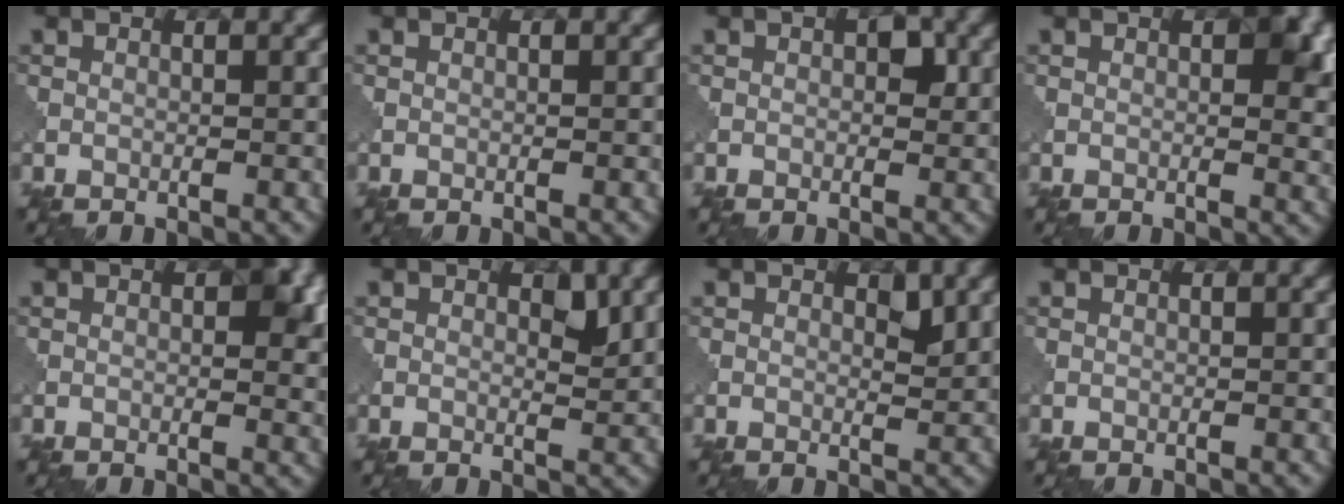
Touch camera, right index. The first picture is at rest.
{"total": 0.0}
{"total": 2.0, "force": [0.3, 1.2, 1.5], "torque": [-0.018, -0.003, 0.005]}
{"total": 5.3, "force": [1.1, 2.7, 4.4], "torque": [-0.042, -0.004, 0.015]}
{"total": 4.8, "force": [0.9, 2.6, 3.9], "torque": [-0.037, -0.005, 0.013]}
{"total": 1.8, "force": [0.9, 0.8, 1.3], "torque": [-0.014, -0.007, 0.017]}
{"total": 1.5, "force": [0.9, 0.6, 1.0], "torque": [-0.012, -0.008, 0.017]}
{"total": 0.0}